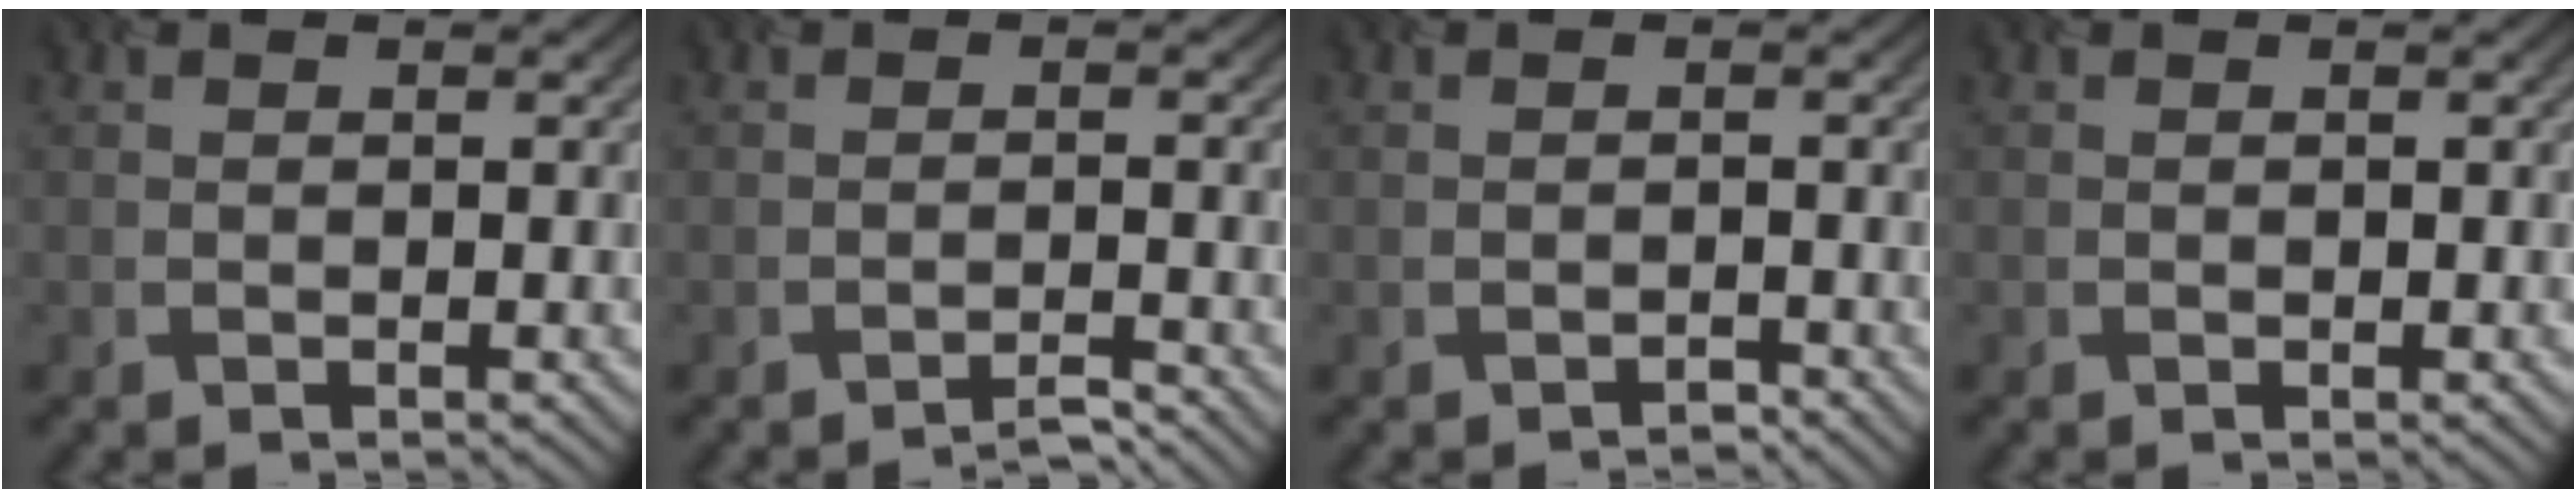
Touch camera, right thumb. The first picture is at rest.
{"total": 2.4, "force": [-2.4, -0.1, 0.2], "torque": [0.004, 0.009, -0.048]}
{"total": 1.5, "force": [-1.3, -0.1, -0.7], "torque": [0.010, 0.001, -0.024]}
{"total": 0.0}